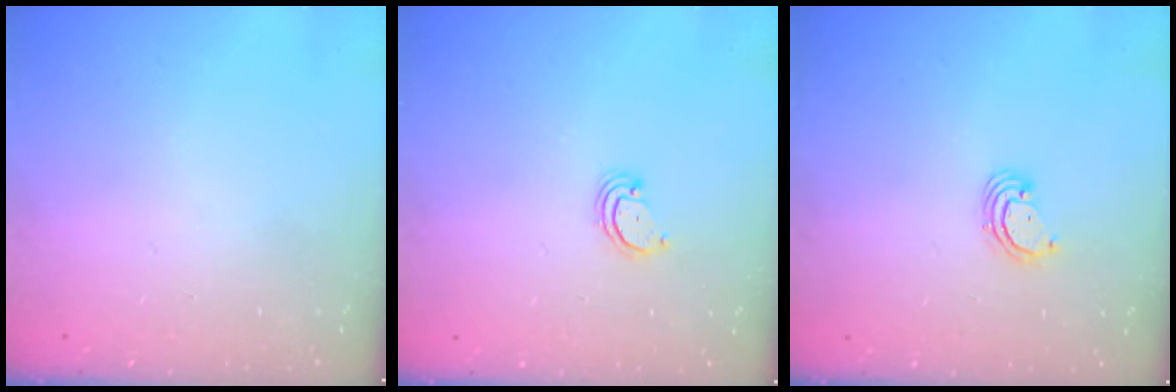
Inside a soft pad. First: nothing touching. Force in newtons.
{"total": 2.8, "press": 2.8, "slide": 0.3}
{"total": 3.3, "press": 3.3, "slide": 0.3}